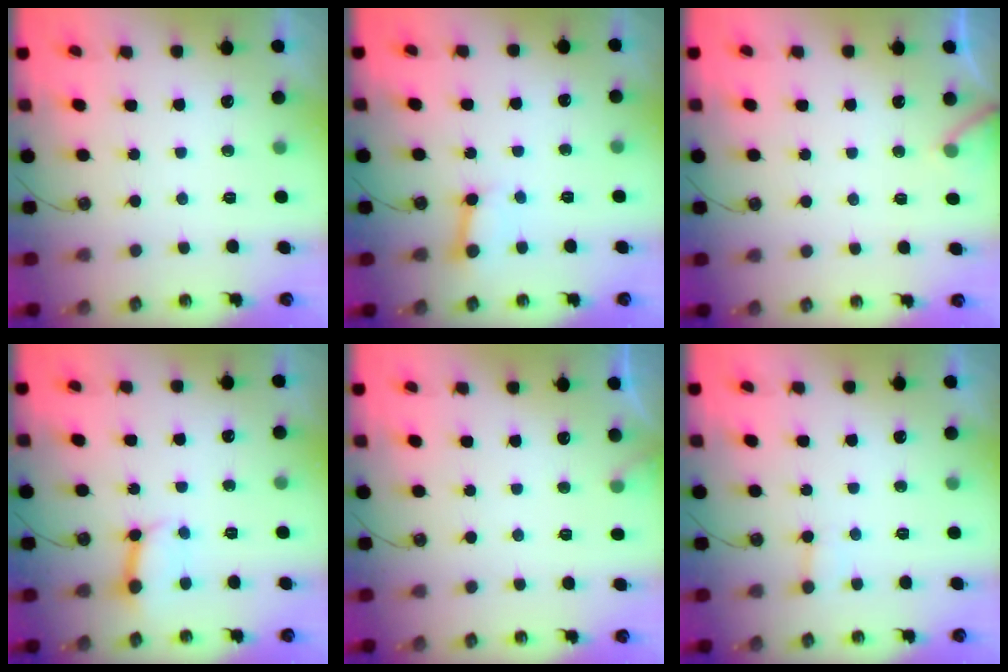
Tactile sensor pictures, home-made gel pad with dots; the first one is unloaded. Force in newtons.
{"total": 4.8, "press": 4.7, "slide": 0.8}
{"total": 5.8, "press": 5.8, "slide": 0.5}
{"total": 7.2, "press": 7.2, "slide": 0.8}
{"total": 3.9, "press": 3.9, "slide": 0.2}
{"total": 5.3, "press": 5.2, "slide": 0.5}